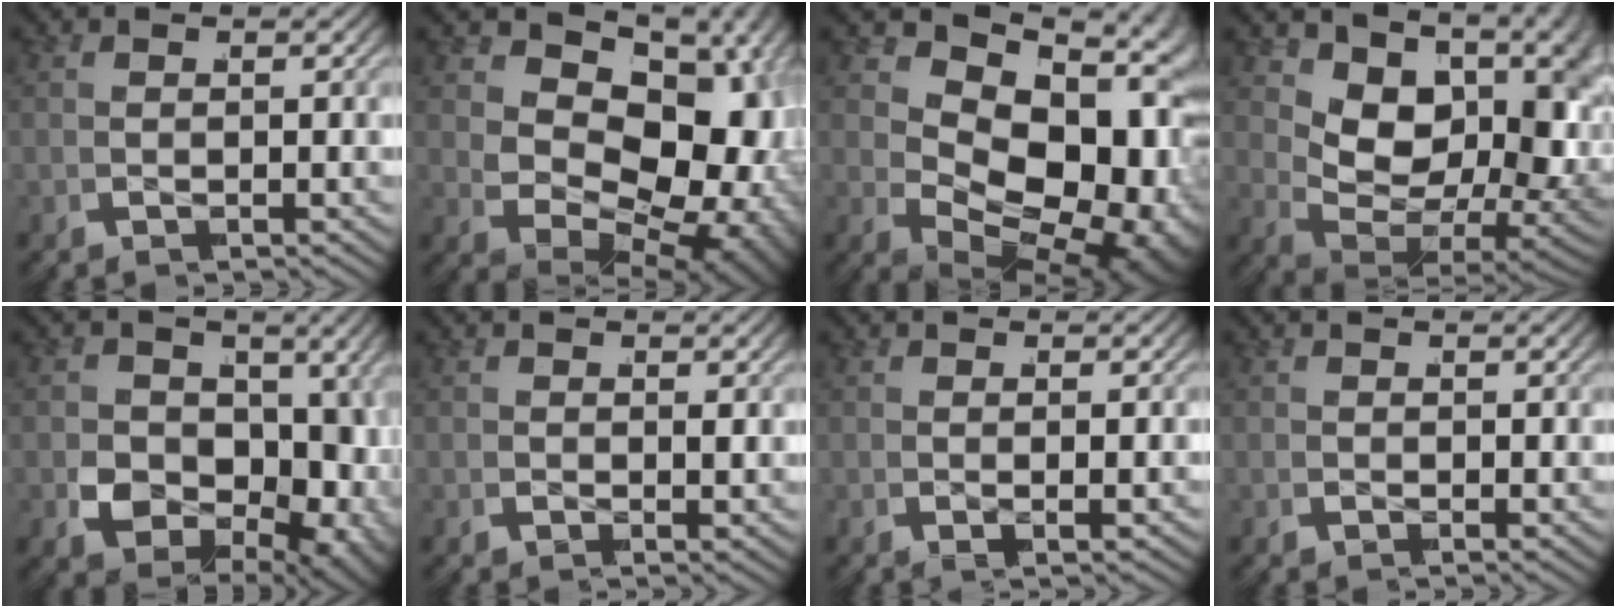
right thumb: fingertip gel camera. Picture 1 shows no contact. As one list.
[{"total": 18.3, "force": [-0.7, 12.3, 13.5], "torque": [-0.241, -0.043, 0.008]}, {"total": 20.3, "force": [-1.4, 13.2, 15.4], "torque": [-0.264, -0.043, -0.001]}, {"total": 18.0, "force": [-0.9, 11.6, 13.8], "torque": [-0.254, -0.059, 0.011]}, {"total": 16.5, "force": [-1.7, 12.5, 10.7], "torque": [-0.211, -0.049, -0.009]}, {"total": 1.0, "force": [0.7, 0.5, 0.5], "torque": [-0.008, -0.009, 0.013]}, {"total": 0.6, "force": [0.4, 0.1, 0.4], "torque": [-0.010, -0.003, 0.007]}, {"total": 0.7, "force": [0.5, 0.4, 0.3], "torque": [-0.005, -0.009, 0.010]}]